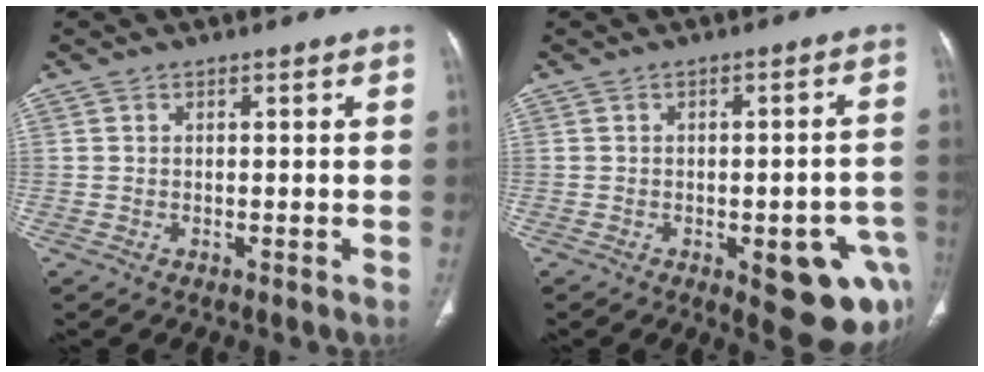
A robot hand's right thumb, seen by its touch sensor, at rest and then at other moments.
{"total": 13.6, "force": [-5.0, 5.4, 11.4], "torque": [-0.097, 0.022, -0.044]}